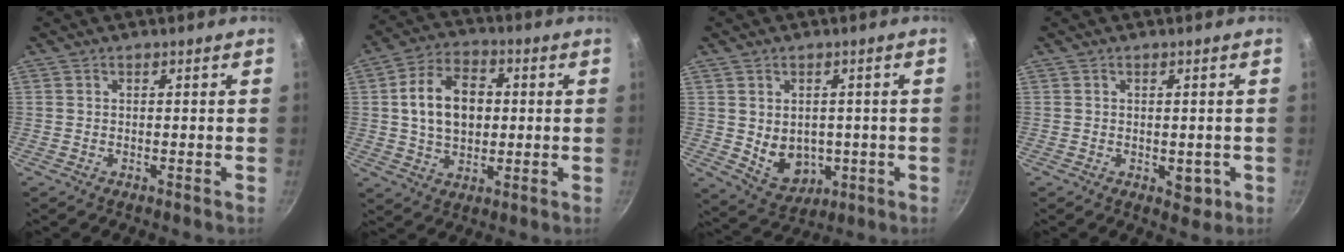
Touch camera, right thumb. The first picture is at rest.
{"total": 12.6, "force": [1.4, 8.8, 9.0], "torque": [-0.129, 0.014, 0.017]}
{"total": 8.0, "force": [-0.3, 6.4, 4.8], "torque": [-0.053, -0.011, 0.015]}
{"total": 3.2, "force": [-0.6, 2.1, 2.3], "torque": [-0.014, 0.001, -0.005]}